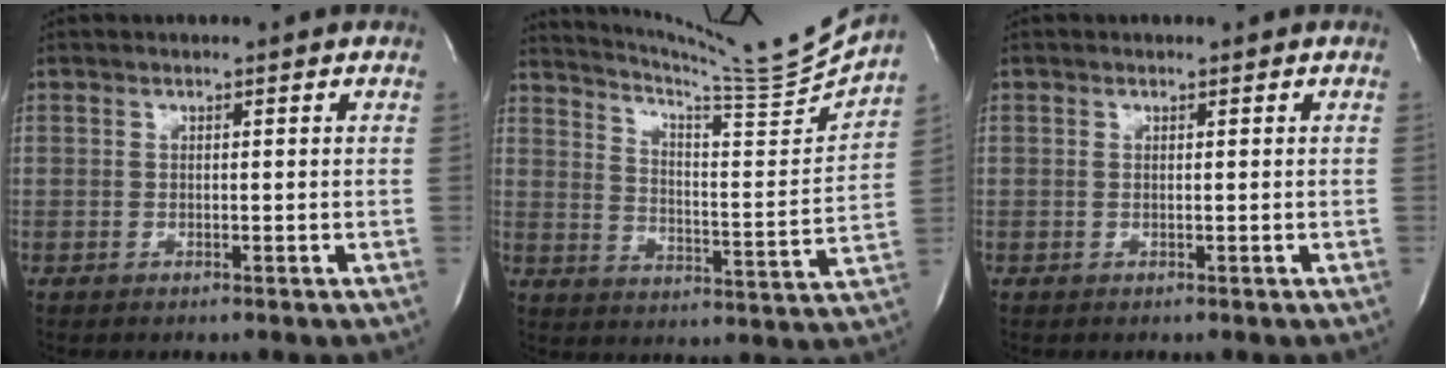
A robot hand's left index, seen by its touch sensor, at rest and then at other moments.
{"total": 17.5, "force": [16.5, -2.8, 5.2], "torque": [-0.094, -0.074, 0.232]}
{"total": 0.0}